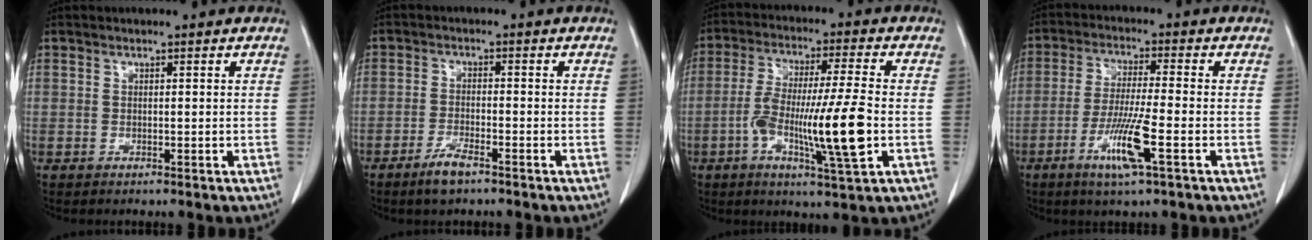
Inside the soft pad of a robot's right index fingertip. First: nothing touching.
{"total": 3.9, "force": [-2.9, 0.8, 2.6], "torque": [-0.055, -0.003, -0.053]}
{"total": 13.4, "force": [-3.2, 0.4, 13.0], "torque": [-0.241, -0.005, -0.058]}
{"total": 8.7, "force": [-3.7, -0.1, 7.9], "torque": [-0.157, -0.015, -0.069]}